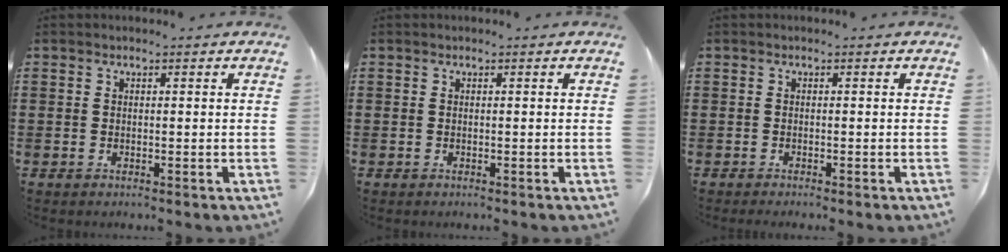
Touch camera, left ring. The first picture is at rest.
{"total": 0.0}
{"total": 0.6, "force": [-0.5, 0.0, 0.3], "torque": [-0.005, -0.003, -0.010]}